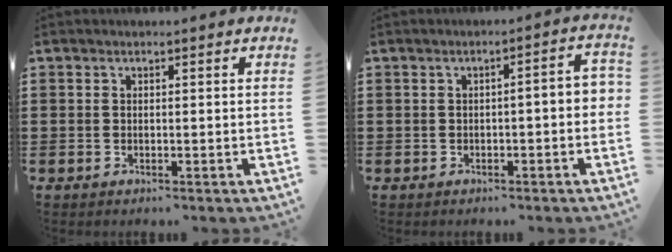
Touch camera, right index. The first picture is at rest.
{"total": 2.0, "force": [-0.8, 0.3, 1.8], "torque": [-0.032, 0.001, -0.017]}